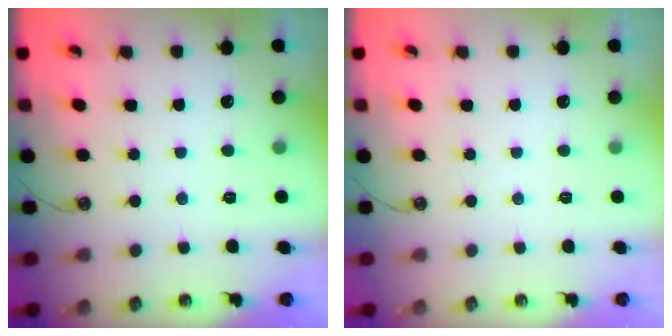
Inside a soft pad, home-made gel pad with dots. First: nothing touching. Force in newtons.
{"total": 0.0}